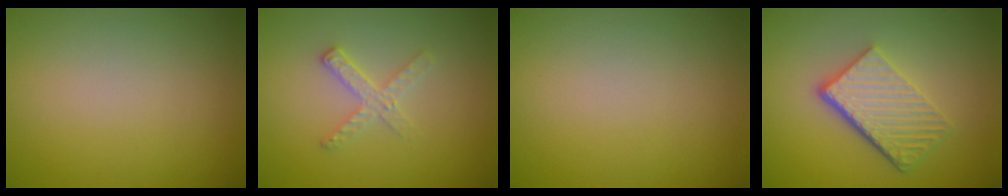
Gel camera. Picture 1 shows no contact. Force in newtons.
{"total": 2.0, "press": 2.0, "slide": 0.2}
{"total": 0.0}
{"total": 5.5, "press": 3.9, "slide": 3.9}